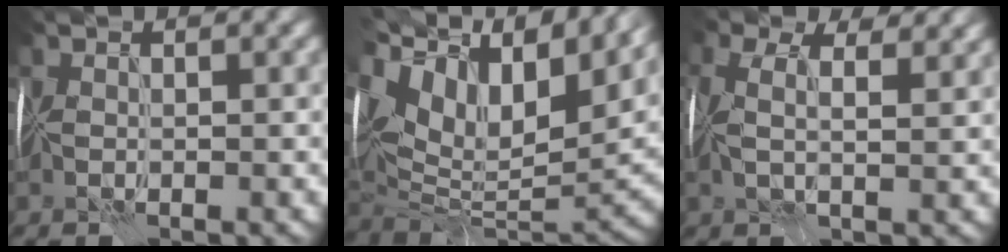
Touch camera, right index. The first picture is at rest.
{"total": 16.9, "force": [7.5, 9.0, 12.1], "torque": [-0.248, 0.043, 0.132]}
{"total": 7.8, "force": [3.7, 4.2, 5.5], "torque": [-0.110, 0.034, 0.039]}